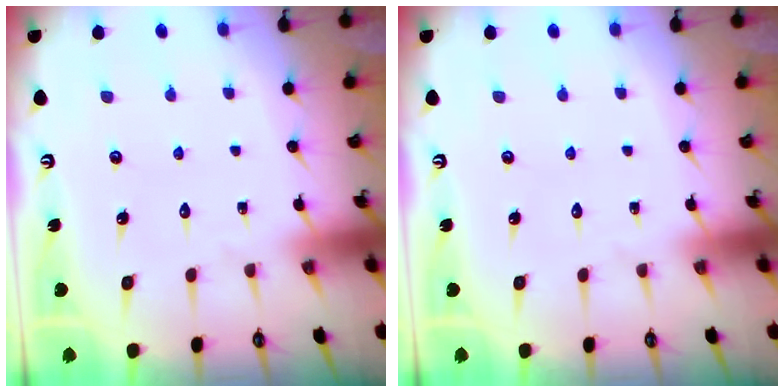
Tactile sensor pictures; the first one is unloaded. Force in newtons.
{"total": 0.0}